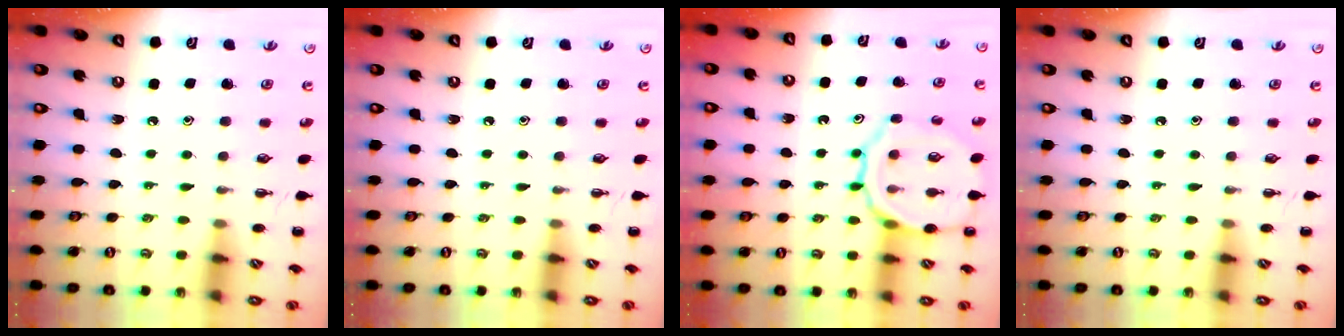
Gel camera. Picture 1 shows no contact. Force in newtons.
{"total": 0.0}
{"total": 13.0, "press": 12.9, "slide": 1.2}
{"total": 0.0}